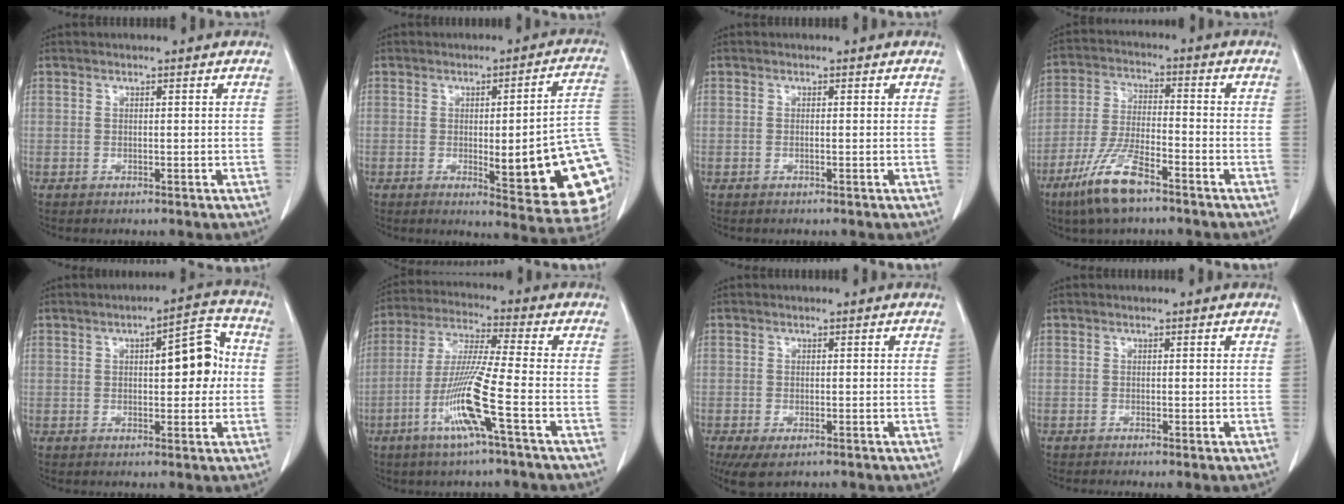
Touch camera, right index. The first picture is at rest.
{"total": 20.3, "force": [-3.0, 3.5, 19.8], "torque": [-0.160, 0.004, -0.021]}
{"total": 0.0}
{"total": 10.0, "force": [-6.6, 2.0, 7.3], "torque": [-0.153, -0.019, -0.127]}
{"total": 8.2, "force": [0.9, 2.8, 7.6], "torque": [-0.096, 0.026, 0.011]}
{"total": 11.6, "force": [-4.5, -1.1, 10.6], "torque": [-0.215, -0.013, -0.093]}
{"total": 4.5, "force": [-2.9, 1.8, 3.0], "torque": [-0.055, -0.013, -0.045]}
{"total": 0.6, "force": [-0.3, 0.0, 0.5], "torque": [-0.008, -0.001, -0.007]}